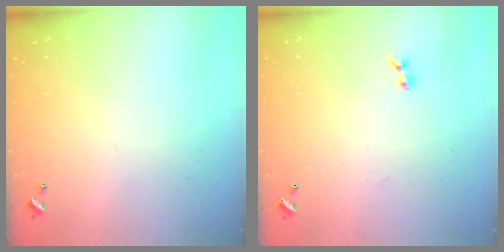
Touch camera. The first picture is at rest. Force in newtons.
{"total": 1.3, "press": 1.1, "slide": 0.7}